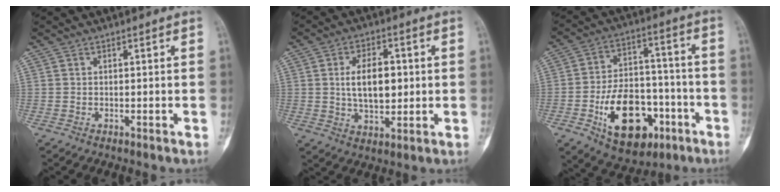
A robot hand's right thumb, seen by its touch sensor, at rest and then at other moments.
{"total": 9.8, "force": [1.0, 5.6, 7.9], "torque": [-0.117, -0.002, 0.022]}
{"total": 18.7, "force": [-7.3, 11.5, 12.8], "torque": [-0.169, 0.045, -0.104]}